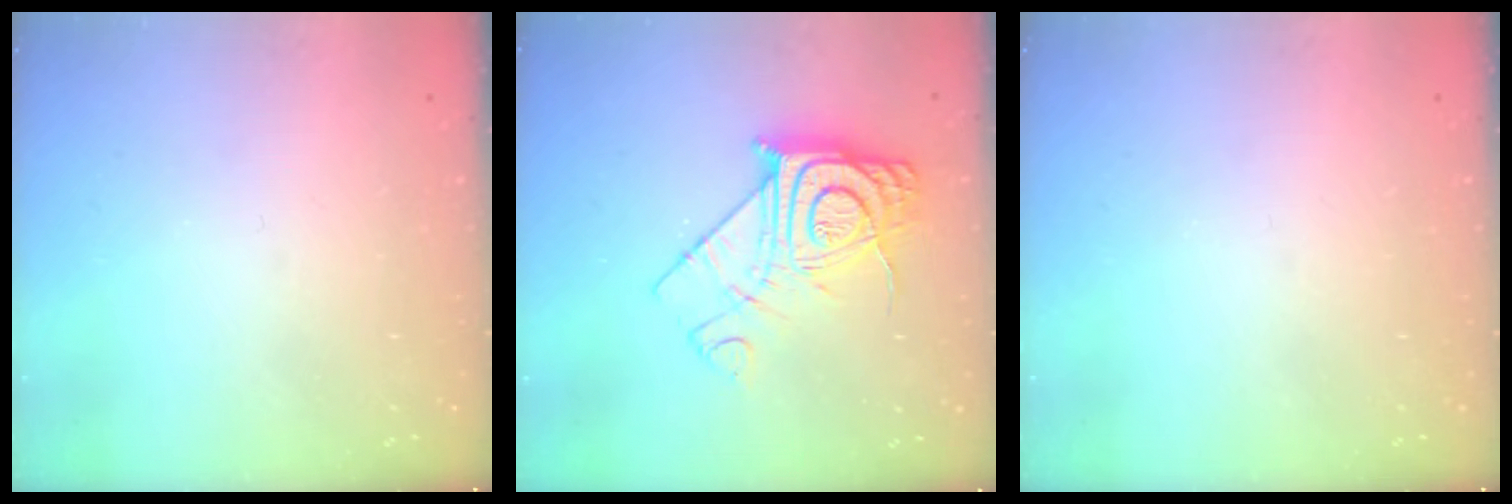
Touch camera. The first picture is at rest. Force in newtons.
{"total": 14.9, "press": 14.8, "slide": 1.2}
{"total": 0.0}